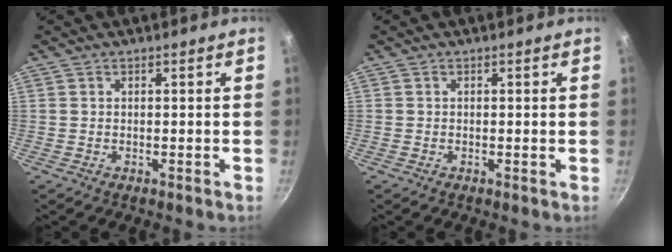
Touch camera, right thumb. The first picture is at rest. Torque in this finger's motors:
{"motor_torque": [-0.10, -0.02, 0.43, -0.22, 0.03]}